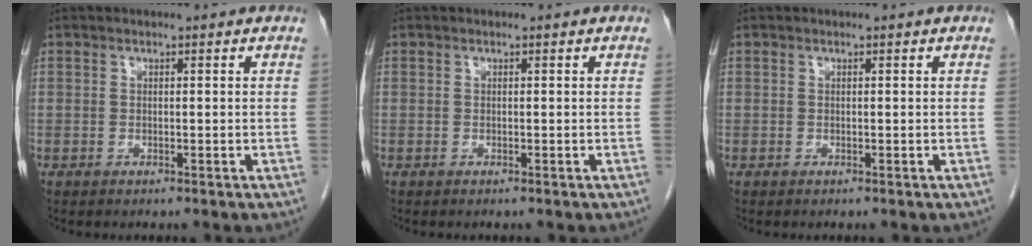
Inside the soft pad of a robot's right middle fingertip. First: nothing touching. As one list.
[{"total": 0.0}, {"total": 0.0}]